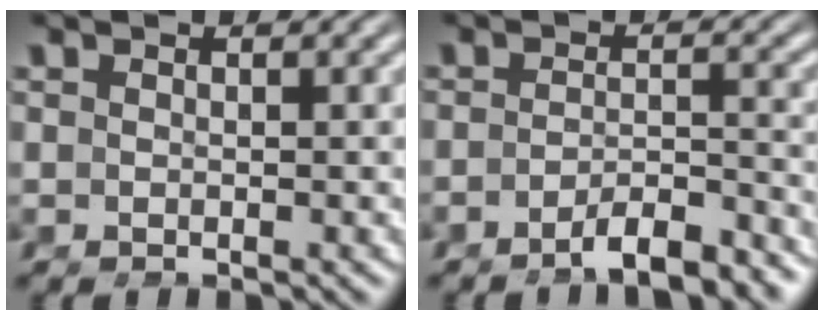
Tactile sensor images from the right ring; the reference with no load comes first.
{"total": 4.0, "force": [-3.6, -0.1, 1.7], "torque": [-0.013, -0.005, -0.062]}